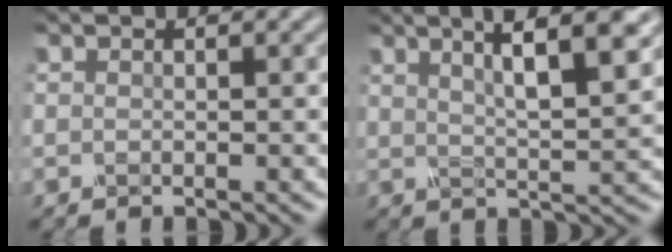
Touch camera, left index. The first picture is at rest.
{"total": 8.8, "force": [4.3, 2.2, 7.3], "torque": [-0.086, 0.029, 0.049]}